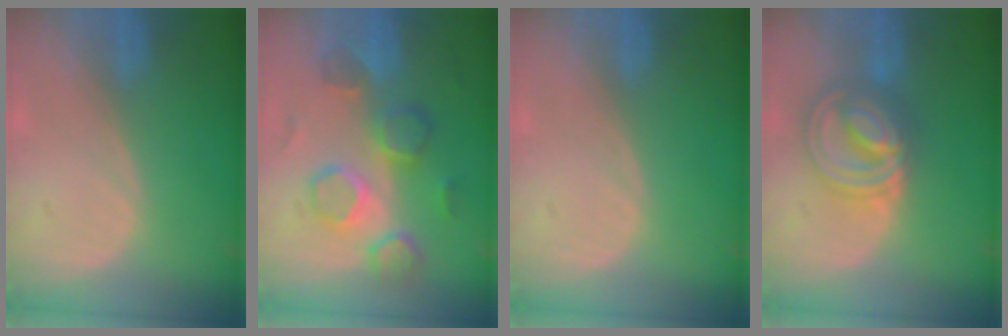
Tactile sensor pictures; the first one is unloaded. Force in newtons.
{"total": 8.7, "press": 8.4, "slide": 2.3}
{"total": 0.0}
{"total": 8.0, "press": 8.0, "slide": 0.5}